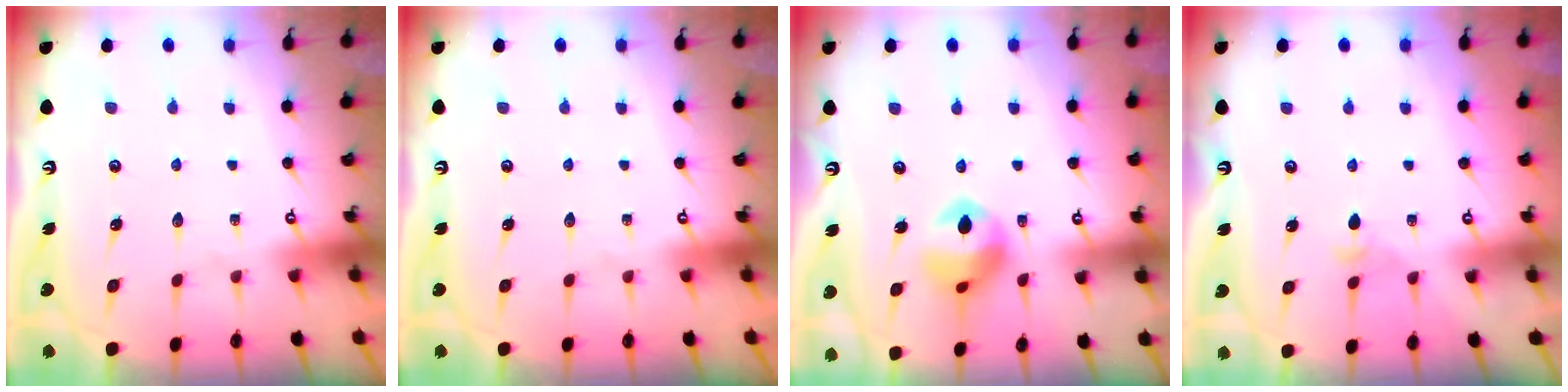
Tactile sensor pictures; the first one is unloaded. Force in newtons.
{"total": 0.0}
{"total": 12.3, "press": 12.2, "slide": 1.6}
{"total": 2.8, "press": 2.7, "slide": 0.8}